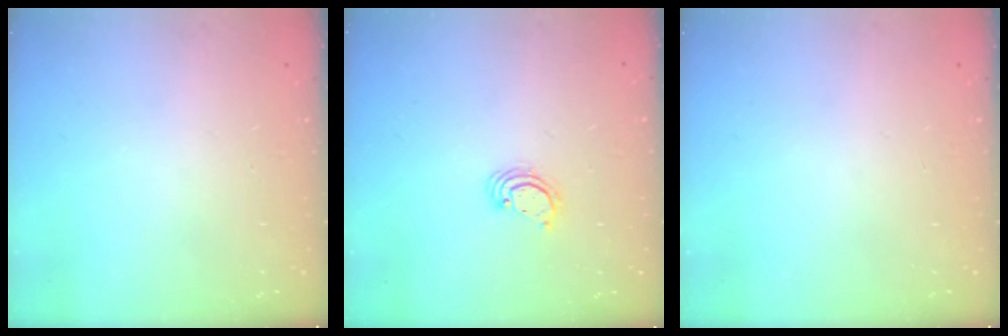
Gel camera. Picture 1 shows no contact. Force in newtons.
{"total": 2.2, "press": 2.2, "slide": 0.2}
{"total": 0.0}